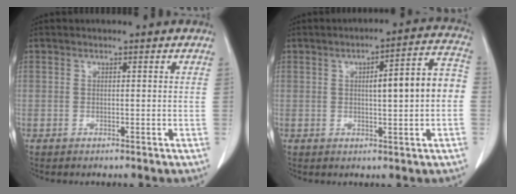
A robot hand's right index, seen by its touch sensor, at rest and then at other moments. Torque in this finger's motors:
{"motor_torque": [0.75, -0.28, 0.36, 0.09]}